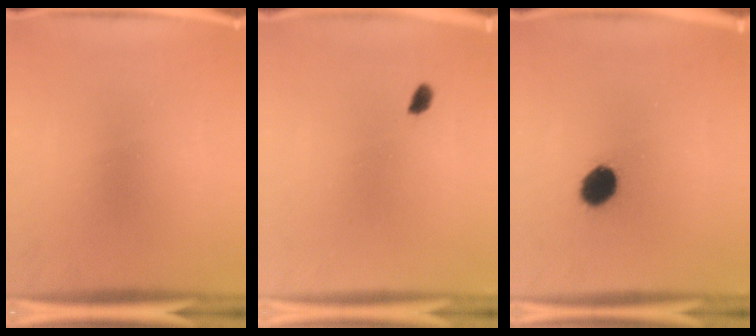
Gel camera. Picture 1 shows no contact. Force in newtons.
{"total": 1.5}
{"total": 7.6}